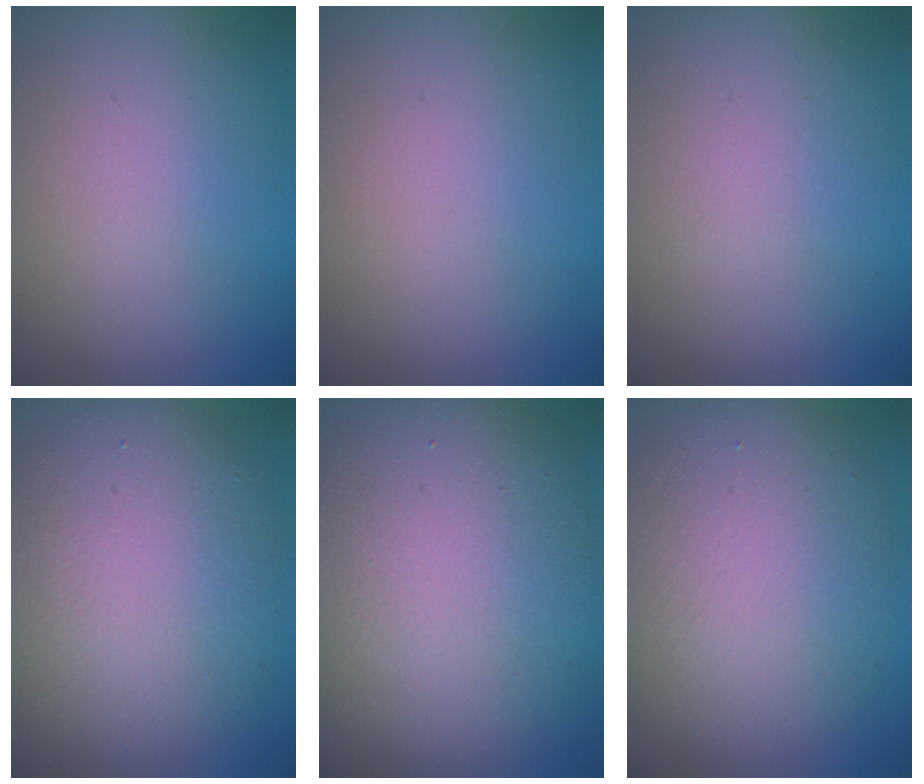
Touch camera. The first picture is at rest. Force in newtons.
{"total": 0.0}
{"total": 0.0}
{"total": 9.4, "press": 9.4, "slide": 0.8}
{"total": 12.5, "press": 12.4, "slide": 1.2}
{"total": 8.4, "press": 8.4, "slide": 0.5}